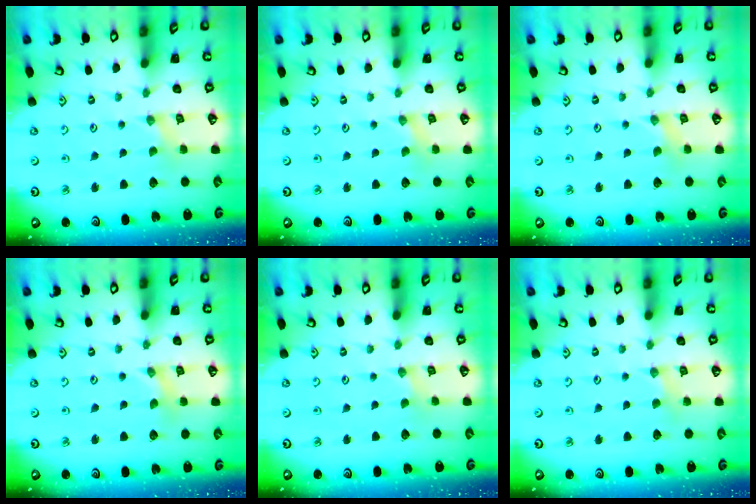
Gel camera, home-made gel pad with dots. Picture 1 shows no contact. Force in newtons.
{"total": 0.0}
{"total": 0.0}
{"total": 0.8, "press": 0.8, "slide": 0.1}
{"total": 1.1, "press": 1.1, "slide": 0.2}
{"total": 2.9, "press": 2.8, "slide": 0.6}